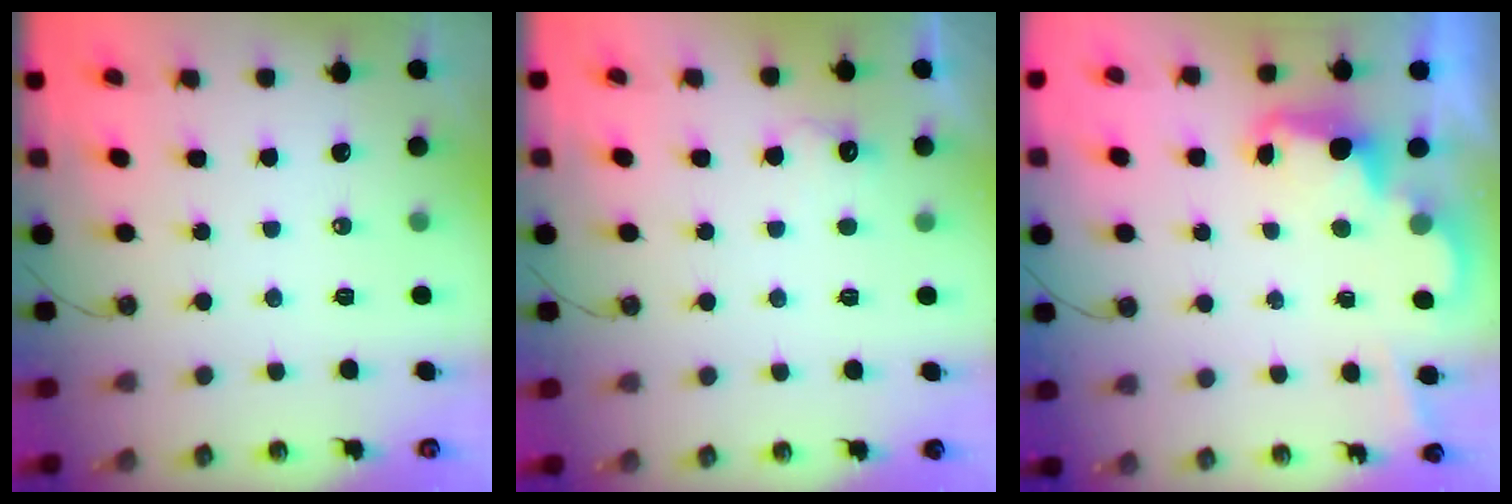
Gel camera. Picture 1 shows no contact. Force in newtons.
{"total": 5.2, "press": 5.0, "slide": 1.2}
{"total": 2.4, "press": 2.4, "slide": 0.6}